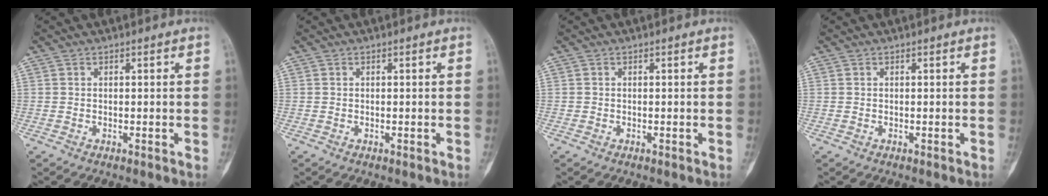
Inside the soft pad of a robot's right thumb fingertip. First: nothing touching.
{"total": 0.0}
{"total": 0.0}
{"total": 0.0}